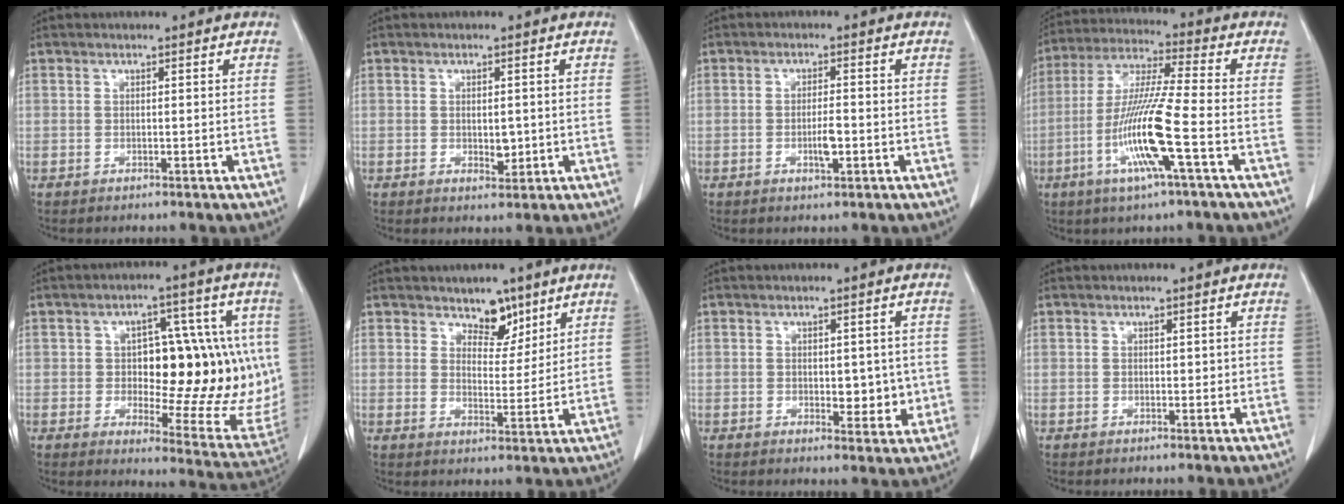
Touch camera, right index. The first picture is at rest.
{"total": 2.4, "force": [-0.2, 1.3, 2.0], "torque": [-0.033, -0.003, 0.004]}
{"total": 3.1, "force": [-0.9, 0.7, 2.8], "torque": [-0.054, 0.000, -0.012]}
{"total": 13.2, "force": [-4.4, -0.4, 12.5], "torque": [-0.256, -0.010, -0.089]}
{"total": 19.9, "force": [1.2, 8.8, 17.8], "torque": [-0.208, 0.011, 0.032]}
{"total": 5.1, "force": [3.8, 2.7, 2.1], "torque": [-0.020, -0.006, 0.063]}
{"total": 5.1, "force": [-0.3, 2.8, 4.3], "torque": [-0.048, -0.003, 0.004]}
{"total": 0.8, "force": [0.2, 0.6, 0.6], "torque": [-0.004, 0.001, 0.003]}